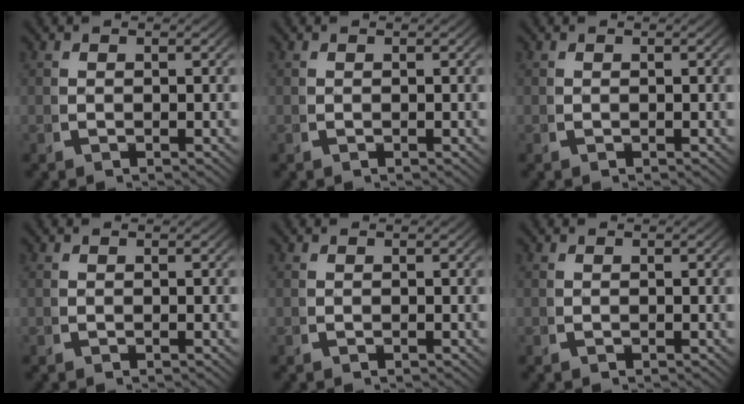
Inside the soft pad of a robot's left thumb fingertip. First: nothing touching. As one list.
[{"total": 0.0}, {"total": 0.0}, {"total": 0.0}, {"total": 0.0}, {"total": 0.0}]